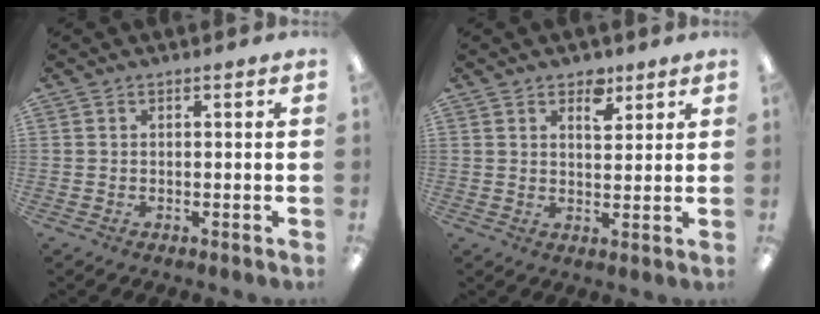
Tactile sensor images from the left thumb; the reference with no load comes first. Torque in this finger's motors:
{"motor_torque": [-0.33, -0.13, -0.24, -0.29, 0.02]}